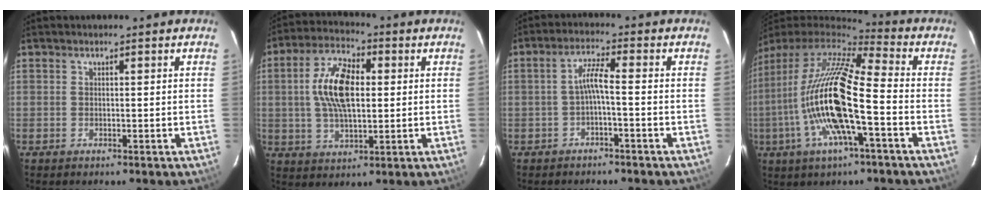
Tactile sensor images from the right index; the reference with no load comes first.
{"total": 12.3, "force": [1.4, 6.0, 10.6], "torque": [-0.204, 0.017, 0.023]}
{"total": 3.5, "force": [-1.4, 0.0, 3.3], "torque": [-0.070, 0.009, -0.025]}
{"total": 19.1, "force": [-4.4, 3.5, 18.2], "torque": [-0.332, -0.023, -0.090]}